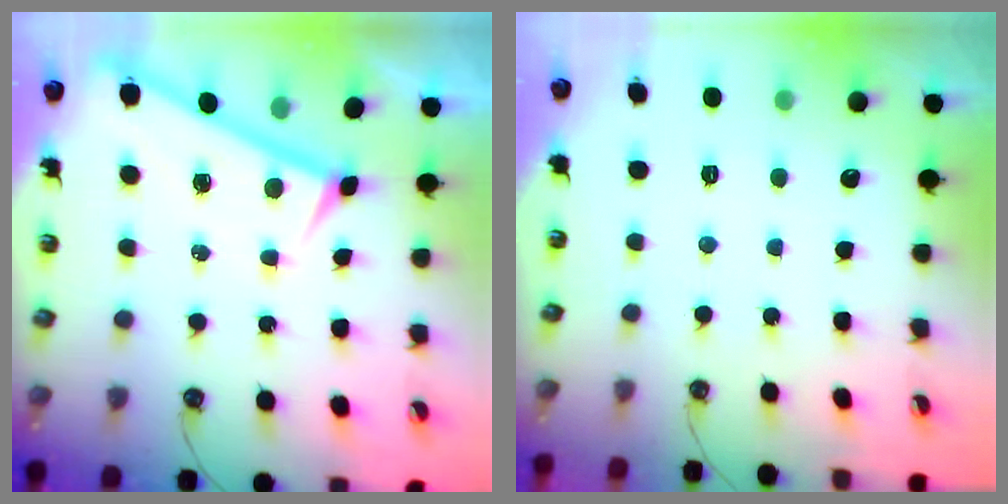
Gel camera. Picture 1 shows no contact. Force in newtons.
{"total": 0.0}